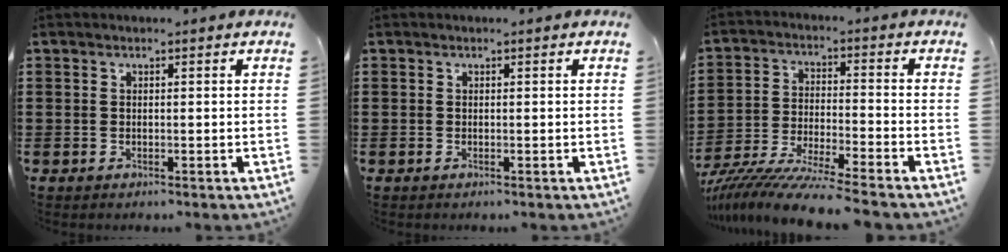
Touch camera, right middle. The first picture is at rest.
{"total": 0.0}
{"total": 9.1, "force": [-8.5, -0.5, 3.1], "torque": [-0.059, -0.004, -0.168]}